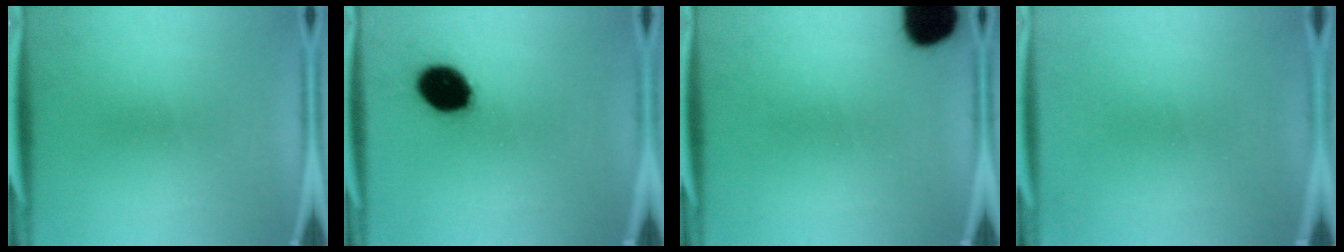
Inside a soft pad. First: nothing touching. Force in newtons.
{"total": 12.4}
{"total": 10.5}
{"total": 1.1}